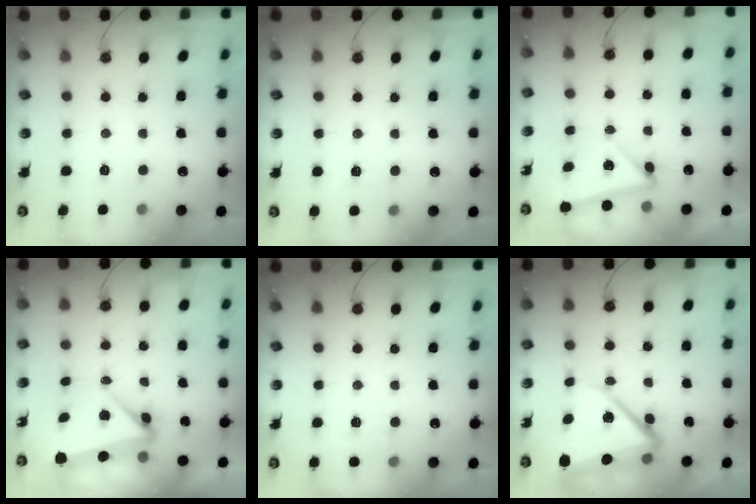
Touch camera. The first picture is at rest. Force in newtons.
{"total": 3.0, "press": 2.4, "slide": 1.8}
{"total": 5.8, "press": 5.8, "slide": 0.3}
{"total": 5.6, "press": 4.9, "slide": 2.6}
{"total": 3.6, "press": 2.5, "slide": 2.6}
{"total": 12.0, "press": 12.0, "slide": 0.6}